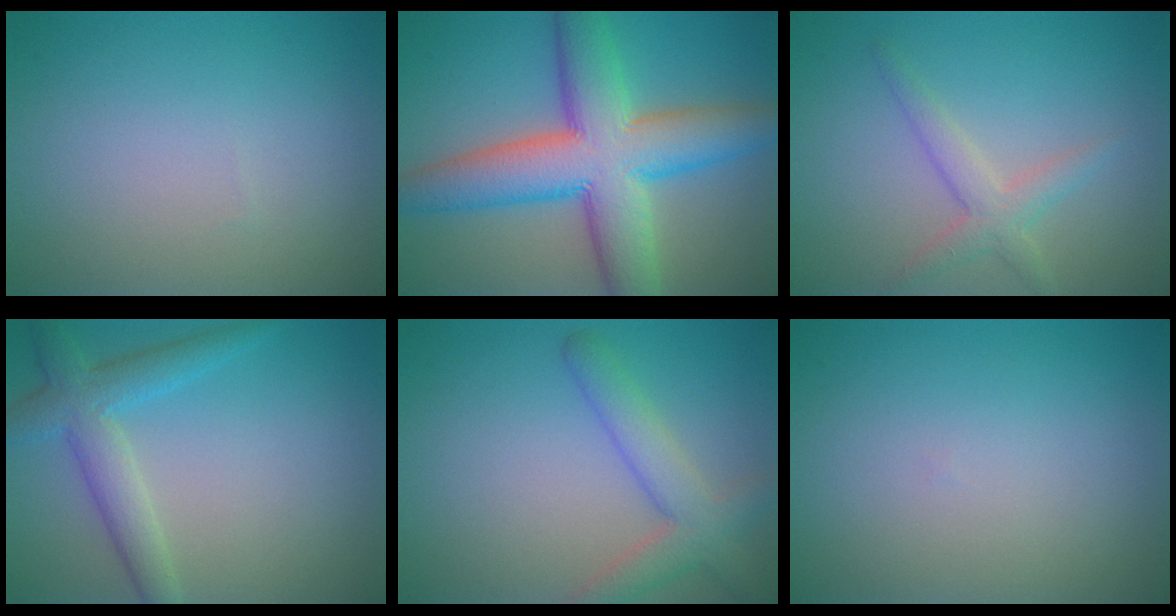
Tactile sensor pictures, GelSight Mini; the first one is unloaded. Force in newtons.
{"total": 10.8, "press": 10.8, "slide": 0.3}
{"total": 2.5, "press": 2.5, "slide": 0.2}
{"total": 3.4, "press": 3.4, "slide": 0.1}
{"total": 4.1, "press": 4.1, "slide": 0.3}
{"total": 0.0}